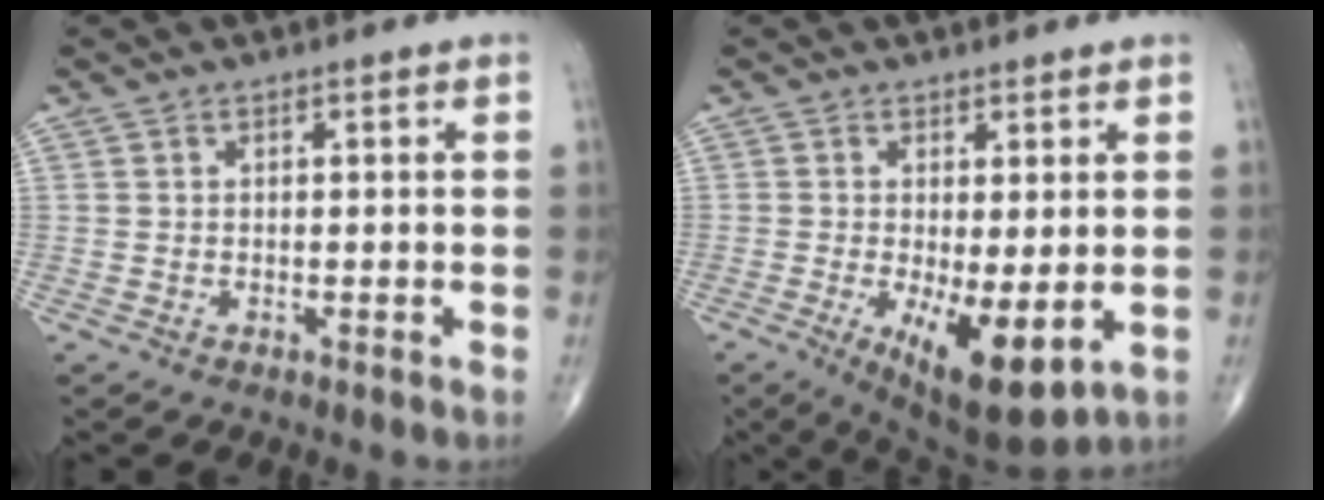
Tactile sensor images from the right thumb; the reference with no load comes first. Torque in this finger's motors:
{"motor_torque": [0.23, 1.59, -0.01, -0.25, 0.05]}